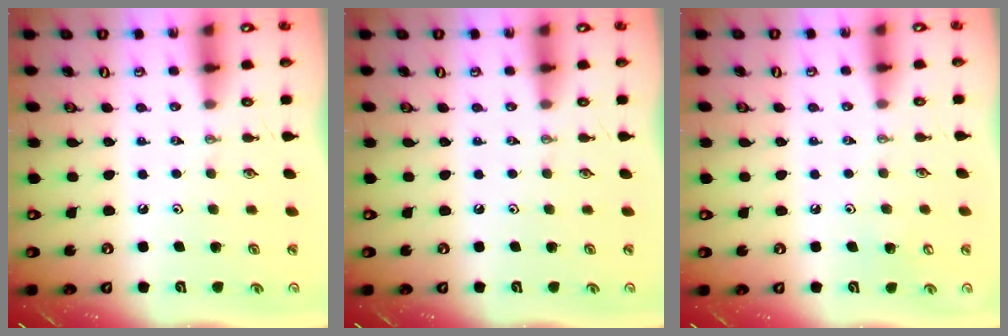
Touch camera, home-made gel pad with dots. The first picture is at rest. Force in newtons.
{"total": 0.0}
{"total": 4.0, "press": 4.0, "slide": 0.2}